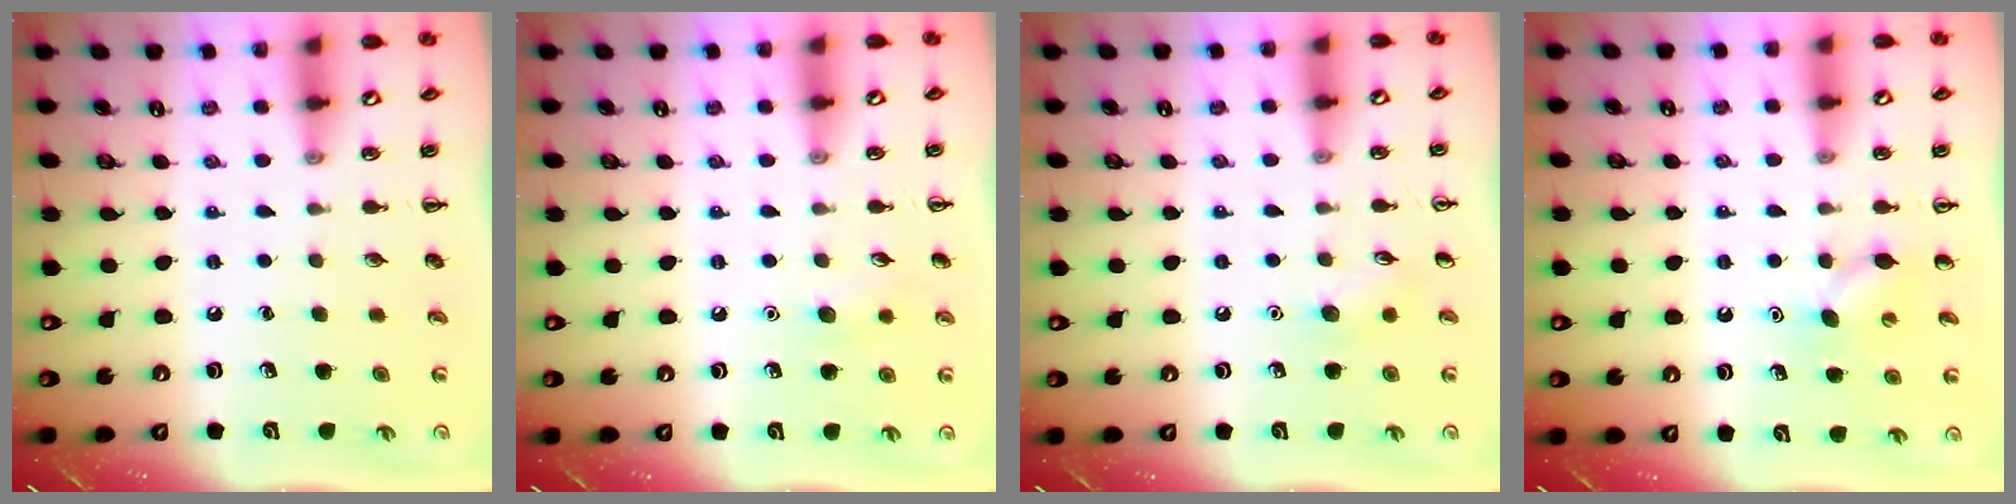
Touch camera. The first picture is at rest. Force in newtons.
{"total": 4.9, "press": 4.8, "slide": 1.3}
{"total": 5.7, "press": 5.6, "slide": 1.3}
{"total": 4.7, "press": 4.4, "slide": 1.5}